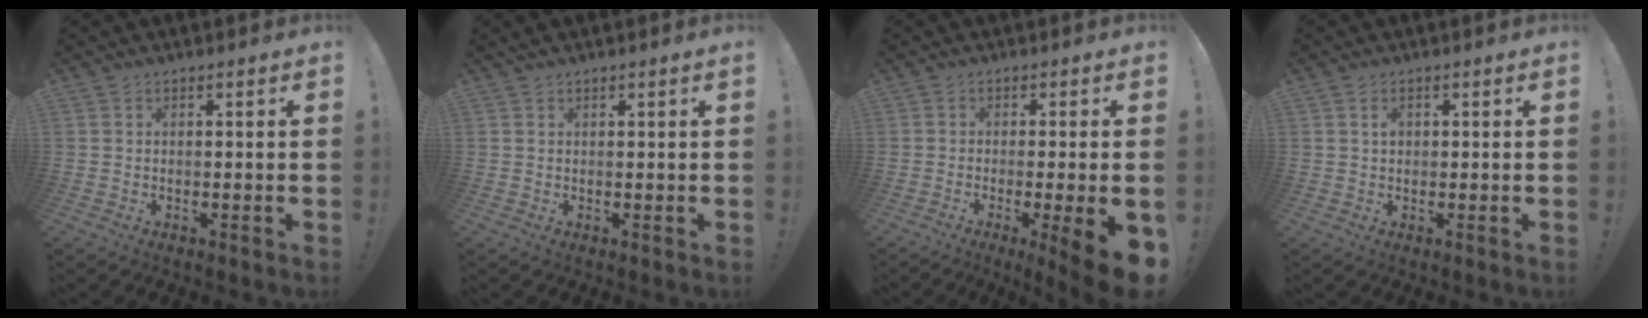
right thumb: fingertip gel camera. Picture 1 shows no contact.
{"total": 0.7, "force": [0.6, -0.1, 0.4], "torque": [-0.004, -0.001, 0.010]}
{"total": 9.5, "force": [-2.3, 0.1, 9.2], "torque": [-0.125, -0.005, -0.029]}
{"total": 1.6, "force": [0.4, 1.2, 1.0], "torque": [-0.004, -0.003, 0.004]}